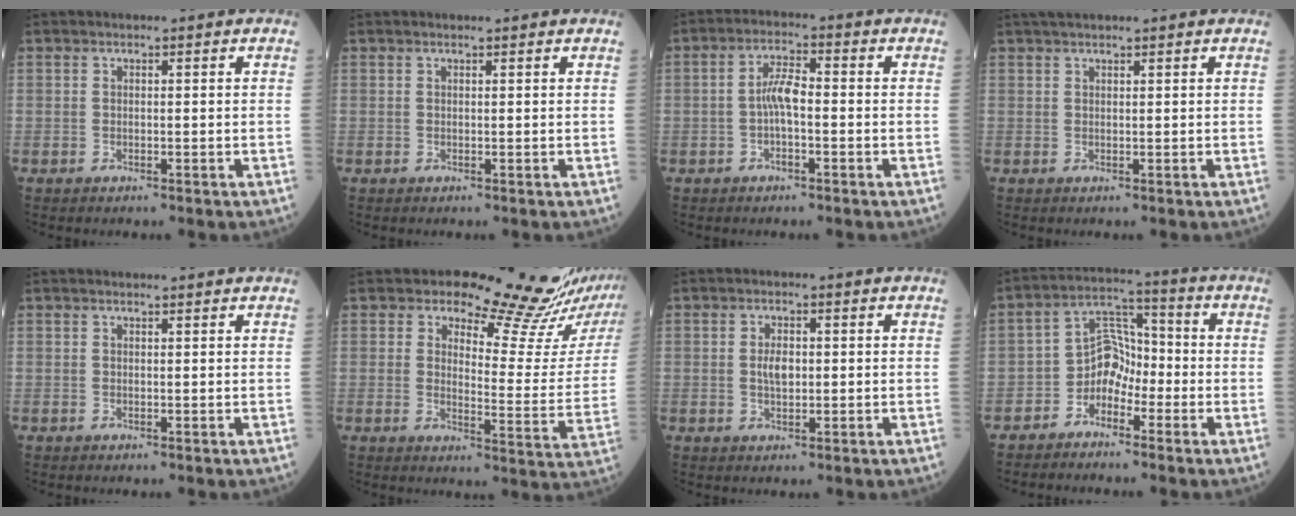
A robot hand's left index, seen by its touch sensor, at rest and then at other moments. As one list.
[{"total": 1.4, "force": [1.3, 0.0, 0.5], "torque": [-0.010, 0.010, 0.017]}, {"total": 4.4, "force": [-0.7, 1.2, 4.1], "torque": [-0.084, 0.010, -0.015]}, {"total": 4.4, "force": [3.8, 0.3, 2.3], "torque": [-0.033, 0.038, 0.064]}, {"total": 2.4, "force": [2.3, 0.1, 0.7], "torque": [-0.012, 0.013, 0.026]}, {"total": 15.5, "force": [14.6, 2.1, 4.8], "torque": [-0.053, -0.092, 0.158]}, {"total": 2.6, "force": [0.1, 1.3, 2.3], "torque": [-0.045, 0.002, 0.004]}, {"total": 5.6, "force": [-3.0, 3.8, 2.9], "torque": [-0.049, 0.017, -0.064]}]